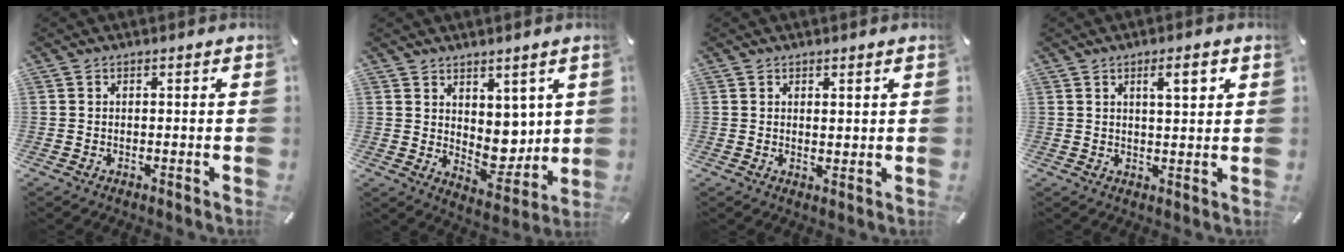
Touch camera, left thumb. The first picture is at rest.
{"total": 8.3, "force": [3.5, 6.8, 3.4], "torque": [-0.026, -0.044, 0.074]}
{"total": 1.3, "force": [1.1, 0.5, 0.4], "torque": [0.000, -0.005, 0.020]}
{"total": 5.4, "force": [2.5, 1.5, 4.6], "torque": [-0.065, -0.009, 0.033]}